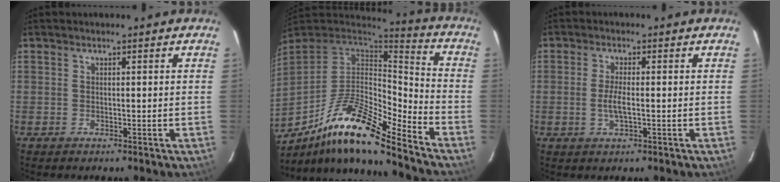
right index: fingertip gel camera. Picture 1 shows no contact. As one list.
[{"total": 17.9, "force": [-12.2, 3.1, 12.8], "torque": [-0.241, -0.011, -0.240]}, {"total": 3.0, "force": [-0.7, 0.6, 2.9], "torque": [-0.058, -0.005, -0.011]}]